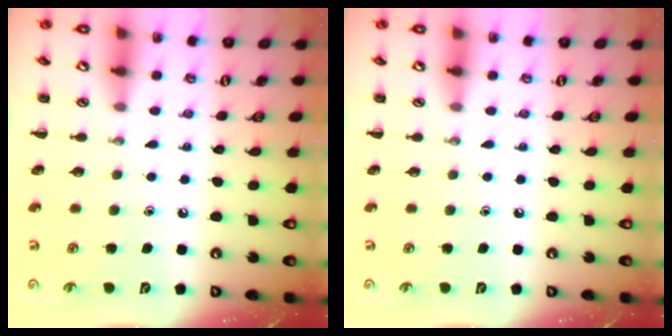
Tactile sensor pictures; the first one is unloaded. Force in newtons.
{"total": 0.0}